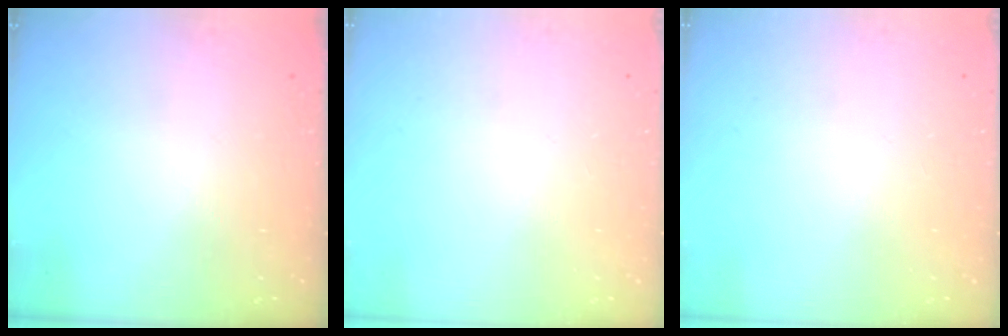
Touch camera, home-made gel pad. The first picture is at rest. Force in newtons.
{"total": 0.0}
{"total": 0.0}